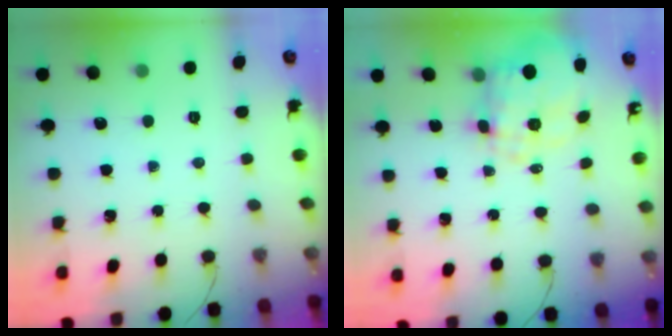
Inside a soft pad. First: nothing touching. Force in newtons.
{"total": 4.3, "press": 3.8, "slide": 2.1}